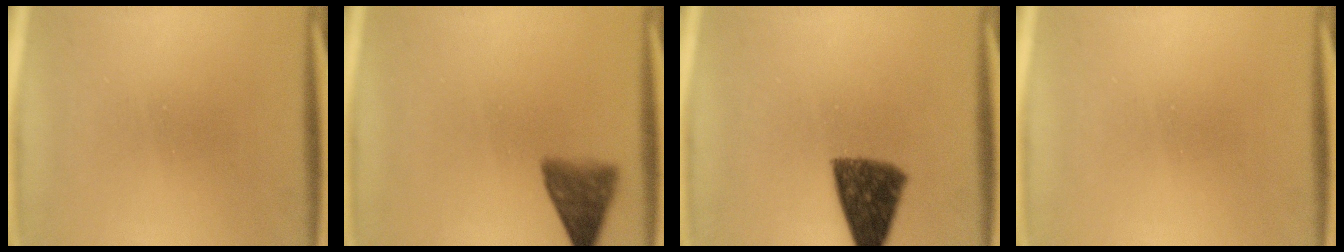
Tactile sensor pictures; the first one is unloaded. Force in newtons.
{"total": 5.2}
{"total": 9.7}
{"total": 0.0}